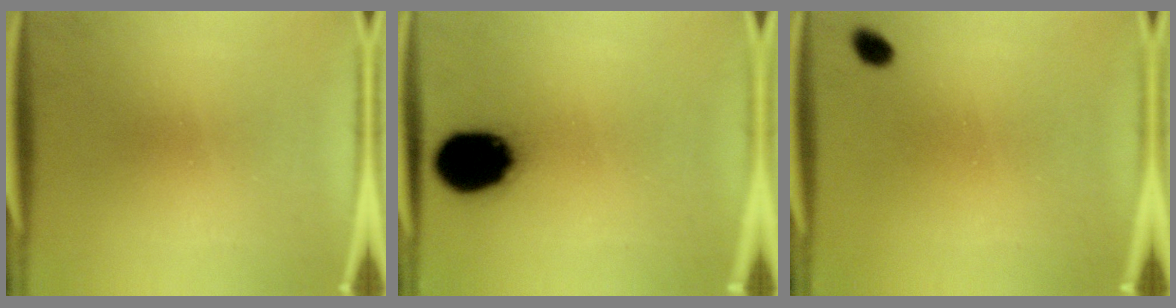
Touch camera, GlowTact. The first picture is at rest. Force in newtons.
{"total": 17.0}
{"total": 1.9}